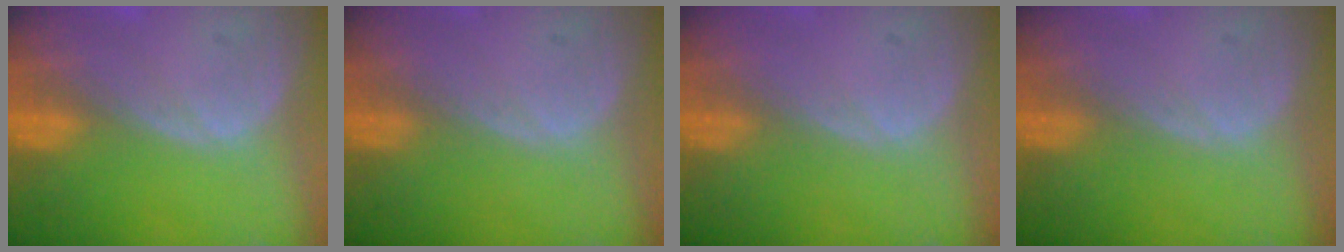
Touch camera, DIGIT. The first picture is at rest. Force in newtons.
{"total": 0.0}
{"total": 0.0}
{"total": 0.0}